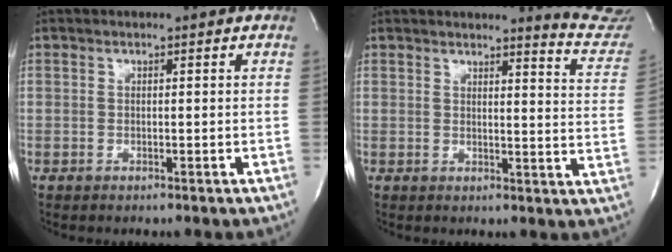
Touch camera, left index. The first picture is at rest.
{"total": 9.7, "force": [9.7, -0.6, 0.9], "torque": [0.003, -0.100, 0.080]}